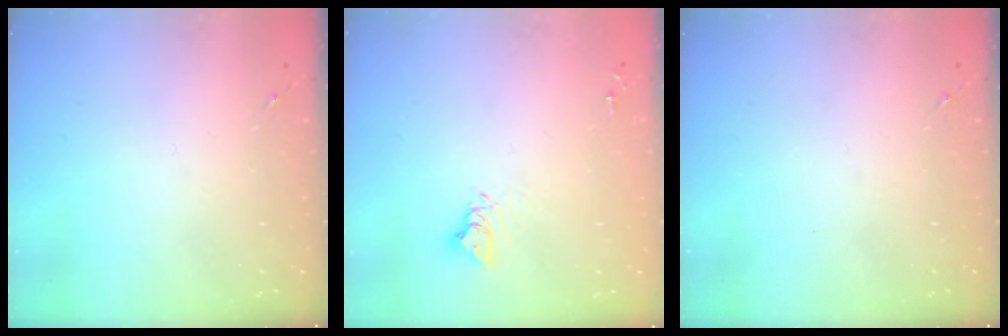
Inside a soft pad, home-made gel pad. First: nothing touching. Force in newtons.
{"total": 6.2, "press": 6.2, "slide": 0.3}
{"total": 0.0}